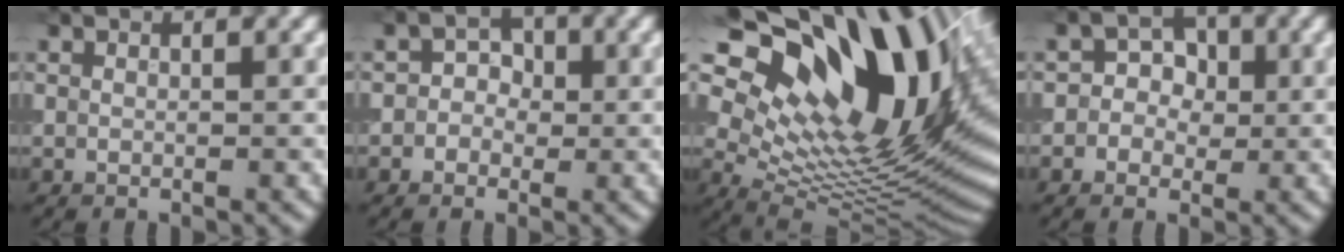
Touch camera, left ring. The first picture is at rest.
{"total": 2.3, "force": [-0.2, 2.1, 0.7], "torque": [0.018, 0.004, -0.020]}
{"total": 19.4, "force": [9.5, 9.6, 13.9], "torque": [-0.199, 0.032, 0.162]}
{"total": 2.9, "force": [-0.1, 2.7, 1.1], "torque": [0.009, 0.007, -0.023]}